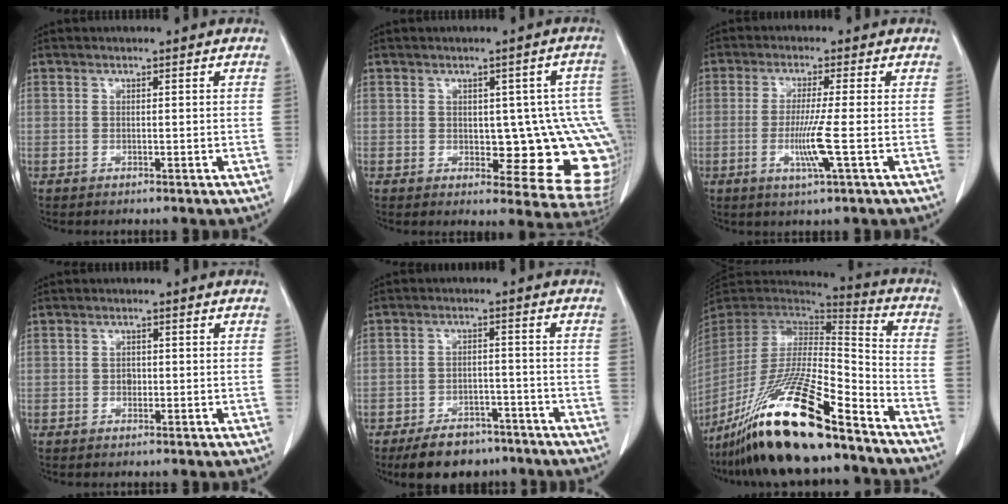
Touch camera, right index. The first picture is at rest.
{"total": 12.8, "force": [-0.8, 4.9, 11.7], "torque": [-0.096, 0.009, 0.001]}
{"total": 6.1, "force": [-1.4, -1.0, 5.8], "torque": [-0.114, -0.018, -0.032]}
{"total": 1.1, "force": [-0.2, 0.9, 0.6], "torque": [-0.009, 0.003, -0.004]}
{"total": 8.6, "force": [-6.6, 4.4, 3.1], "torque": [-0.049, 0.003, -0.100]}
{"total": 24.0, "force": [-17.0, 2.5, 16.8], "torque": [-0.316, -0.047, -0.306]}